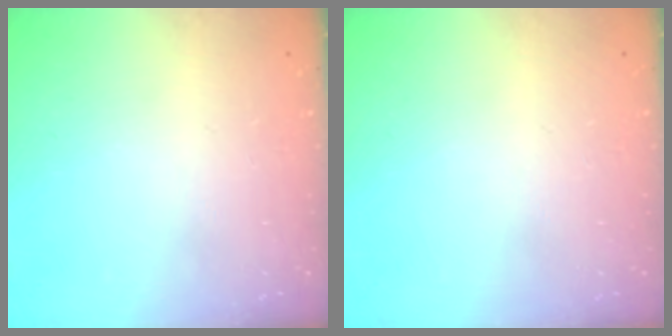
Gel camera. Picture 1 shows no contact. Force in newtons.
{"total": 0.0}